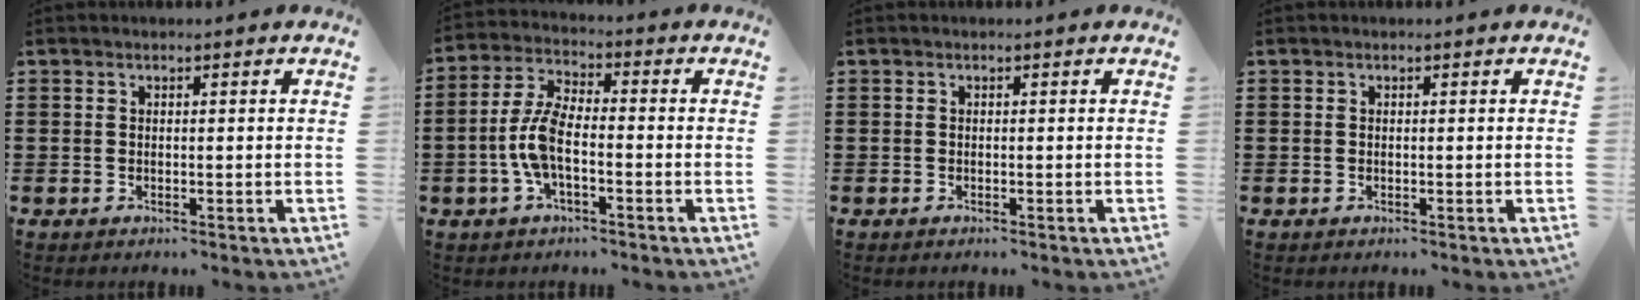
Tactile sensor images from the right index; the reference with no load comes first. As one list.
[{"total": 7.3, "force": [-1.9, 2.8, 6.4], "torque": [-0.153, -0.009, -0.040]}, {"total": 0.0}, {"total": 0.0}]